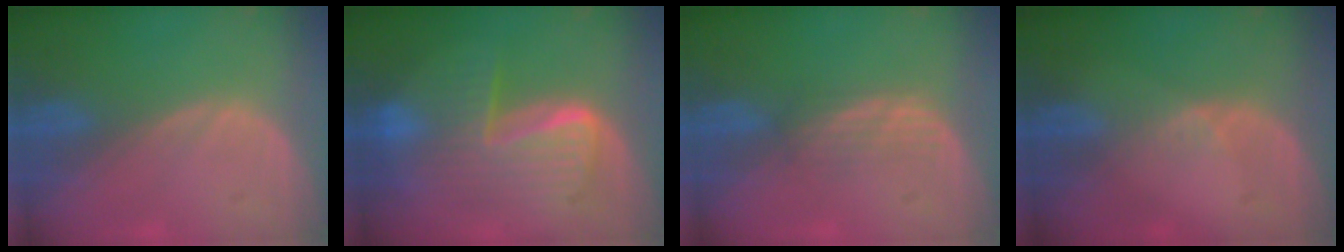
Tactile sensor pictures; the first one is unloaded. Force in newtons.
{"total": 9.4, "press": 9.4, "slide": 0.8}
{"total": 2.9, "press": 2.6, "slide": 1.2}
{"total": 1.8, "press": 1.2, "slide": 1.3}